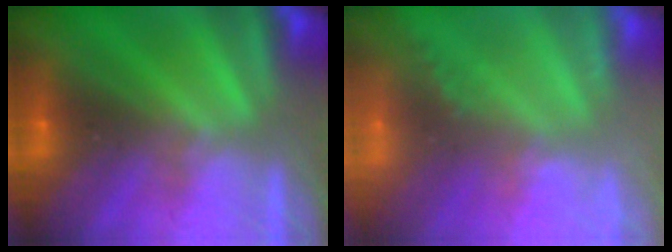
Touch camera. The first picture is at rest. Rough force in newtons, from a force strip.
{"total": 1.1}